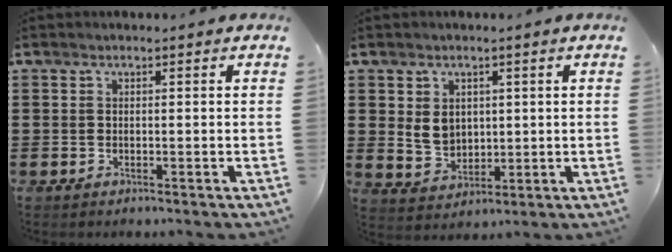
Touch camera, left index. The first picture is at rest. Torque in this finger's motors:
{"motor_torque": [0.93, 0.32, 0.46, 0.04]}